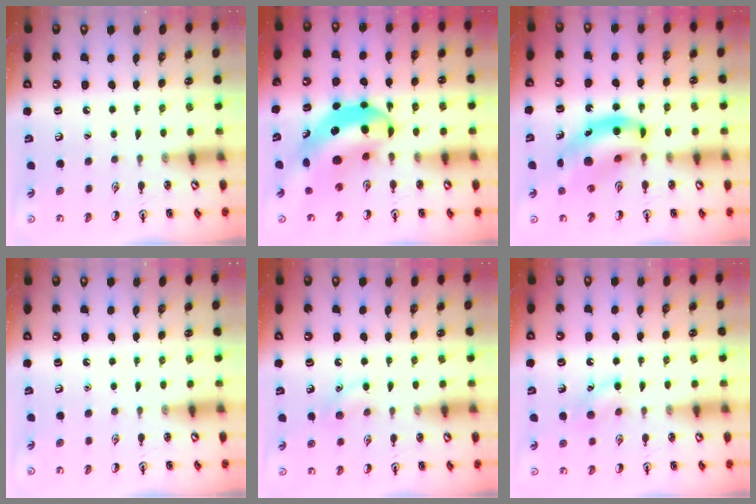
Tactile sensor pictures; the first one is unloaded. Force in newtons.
{"total": 9.5, "press": 9.2, "slide": 2.6}
{"total": 11.9, "press": 11.4, "slide": 3.3}
{"total": 0.0}
{"total": 6.4, "press": 6.1, "slide": 1.8}
{"total": 8.0, "press": 7.8, "slide": 1.8}